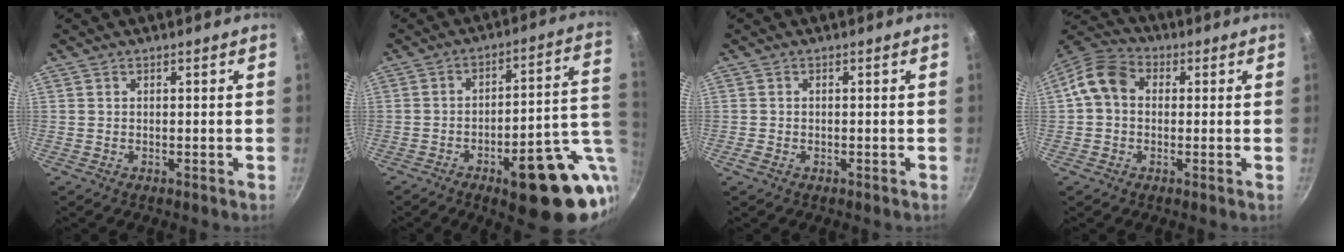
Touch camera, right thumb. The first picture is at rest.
{"total": 21.3, "force": [-6.8, 7.6, 18.7], "torque": [-0.193, 0.022, -0.085]}
{"total": 1.4, "force": [-0.8, 0.9, 0.8], "torque": [-0.018, 0.004, -0.017]}
{"total": 7.9, "force": [0.6, 6.4, 4.7], "torque": [-0.072, 0.022, -0.010]}